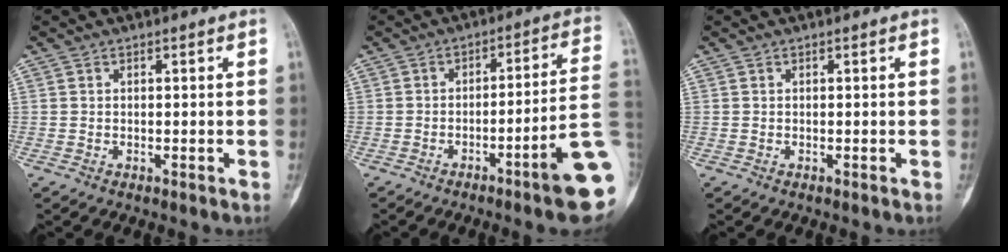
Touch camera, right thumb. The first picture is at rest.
{"total": 17.8, "force": [-6.3, 0.1, 16.7], "torque": [-0.198, 0.026, -0.099]}
{"total": 0.0}